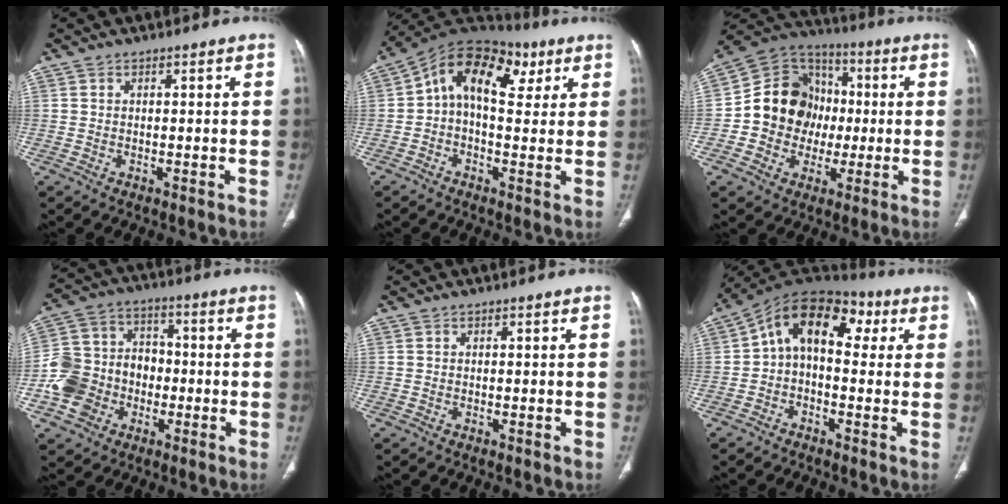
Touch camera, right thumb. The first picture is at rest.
{"total": 15.1, "force": [4.4, 9.2, 11.1], "torque": [-0.137, 0.035, 0.061]}
{"total": 16.1, "force": [-0.7, 14.1, 7.8], "torque": [-0.089, 0.032, -0.017]}
{"total": 13.5, "force": [-4.0, 11.5, 5.9], "torque": [-0.086, 0.043, -0.074]}
{"total": 0.0}
{"total": 13.8, "force": [2.9, 8.6, 10.3], "torque": [-0.121, 0.049, 0.033]}